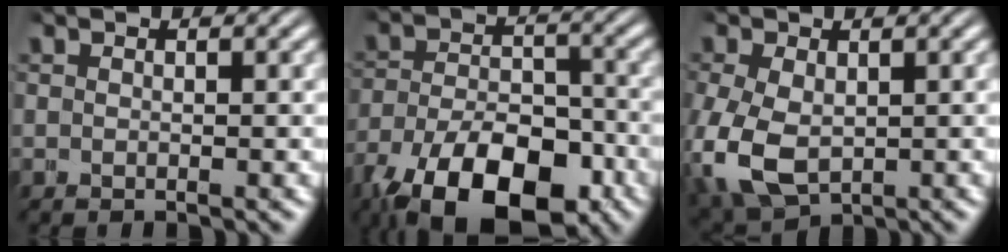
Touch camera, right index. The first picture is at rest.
{"total": 11.8, "force": [-7.5, 6.5, 6.5], "torque": [-0.119, -0.052, -0.084]}
{"total": 6.2, "force": [-1.6, 5.1, 3.1], "torque": [-0.118, -0.051, 0.009]}